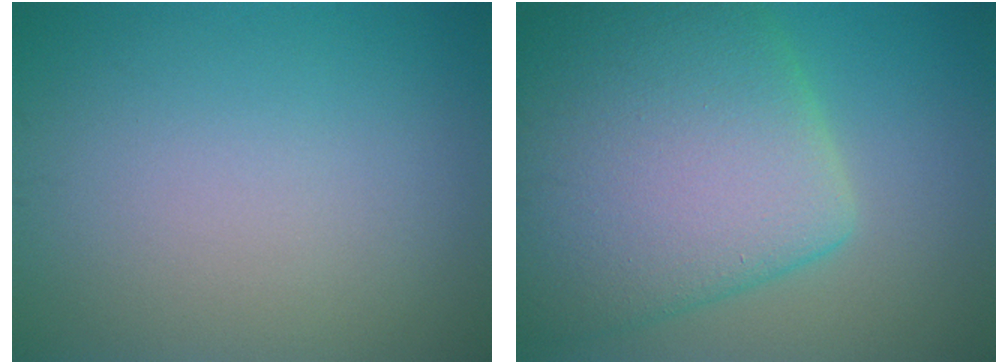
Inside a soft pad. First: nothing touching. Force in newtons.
{"total": 12.1, "press": 12.1, "slide": 0.6}